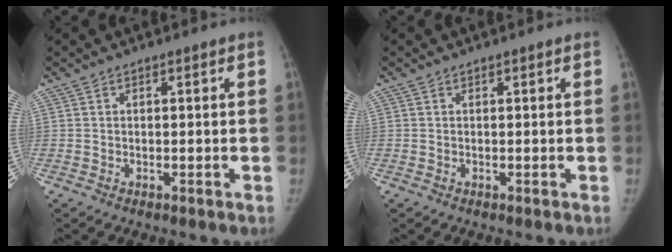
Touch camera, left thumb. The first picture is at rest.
{"total": 0.0}